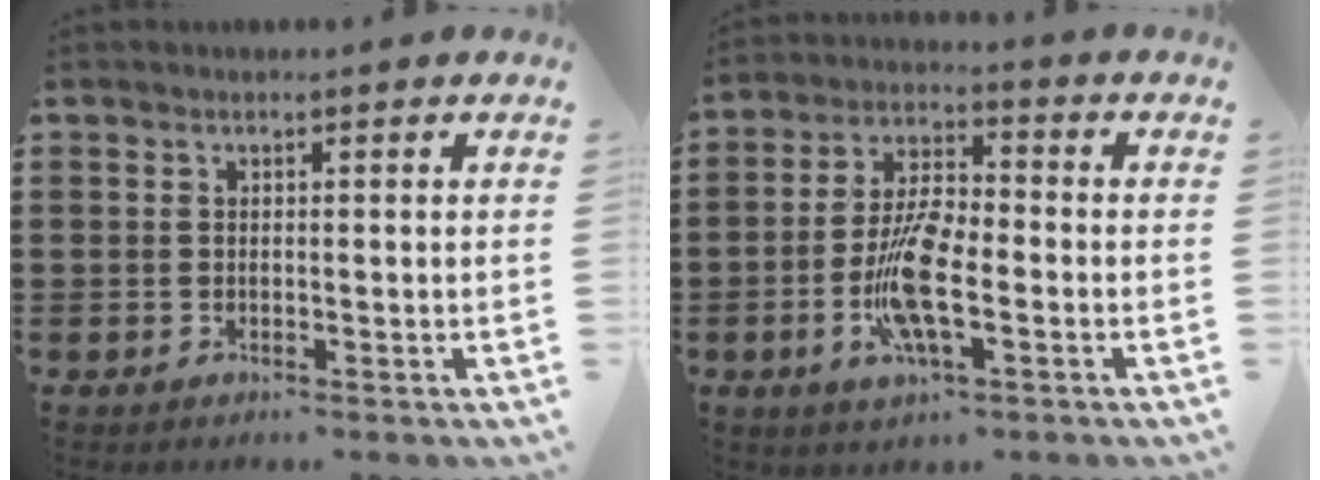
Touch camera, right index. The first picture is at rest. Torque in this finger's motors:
{"motor_torque": [2.14, 0.00, 0.58, 0.21]}